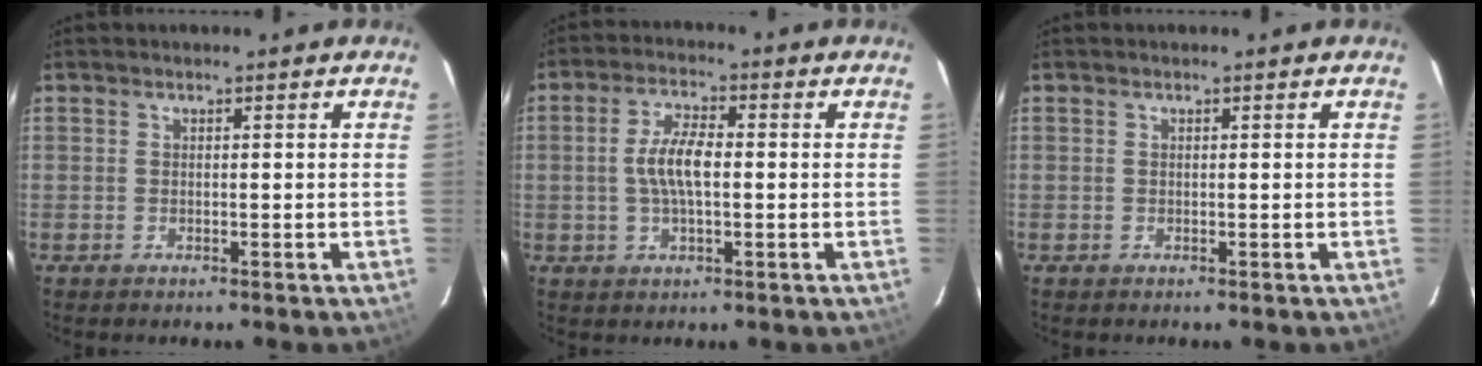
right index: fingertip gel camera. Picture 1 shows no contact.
{"total": 6.4, "force": [-0.2, 2.3, 6.0], "torque": [-0.118, 0.007, -0.003]}
{"total": 0.0}